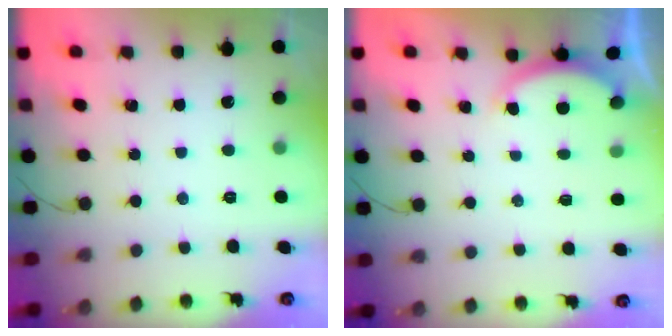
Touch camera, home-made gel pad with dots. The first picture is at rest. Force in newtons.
{"total": 1.3, "press": 1.2, "slide": 0.5}